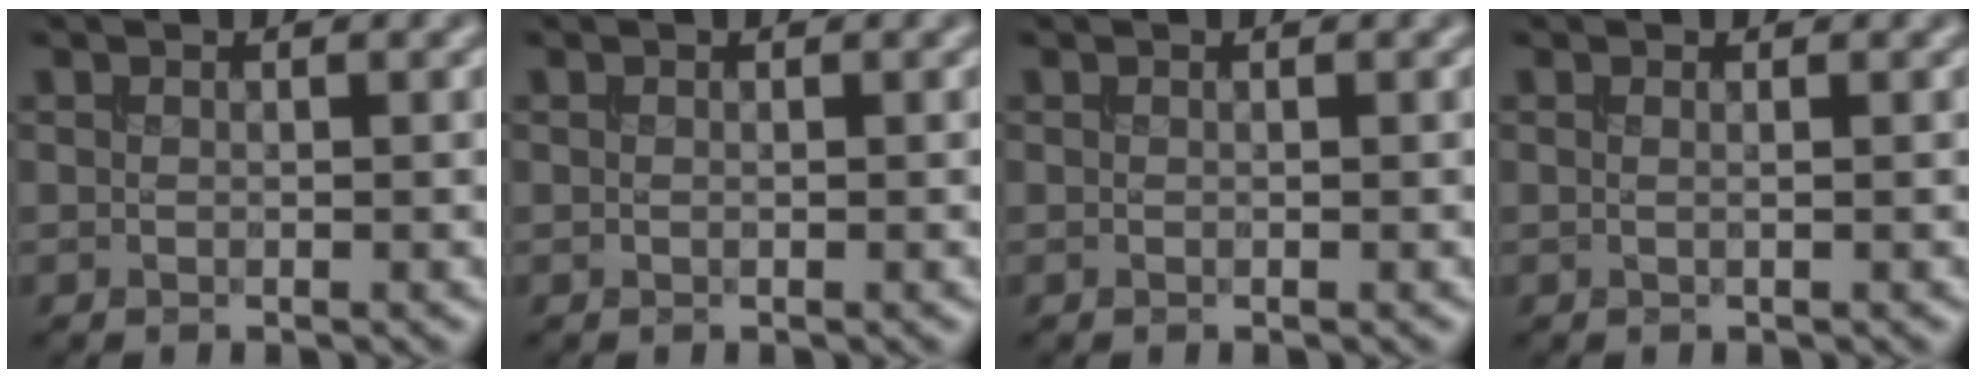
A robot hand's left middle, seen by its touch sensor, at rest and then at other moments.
{"total": 0.0}
{"total": 0.0}
{"total": 0.8, "force": [0.1, 0.4, 0.7], "torque": [-0.007, -0.002, -0.008]}